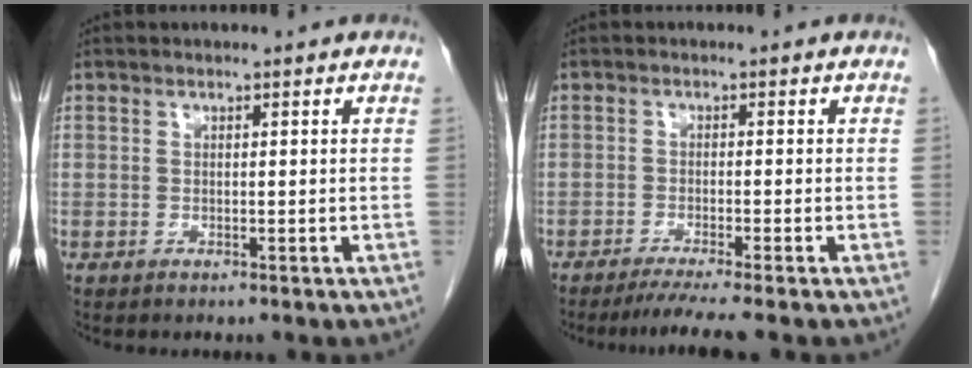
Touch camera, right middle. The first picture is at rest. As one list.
[{"total": 5.0, "force": [-4.1, -1.2, 2.6], "torque": [-0.035, -0.014, -0.068]}]